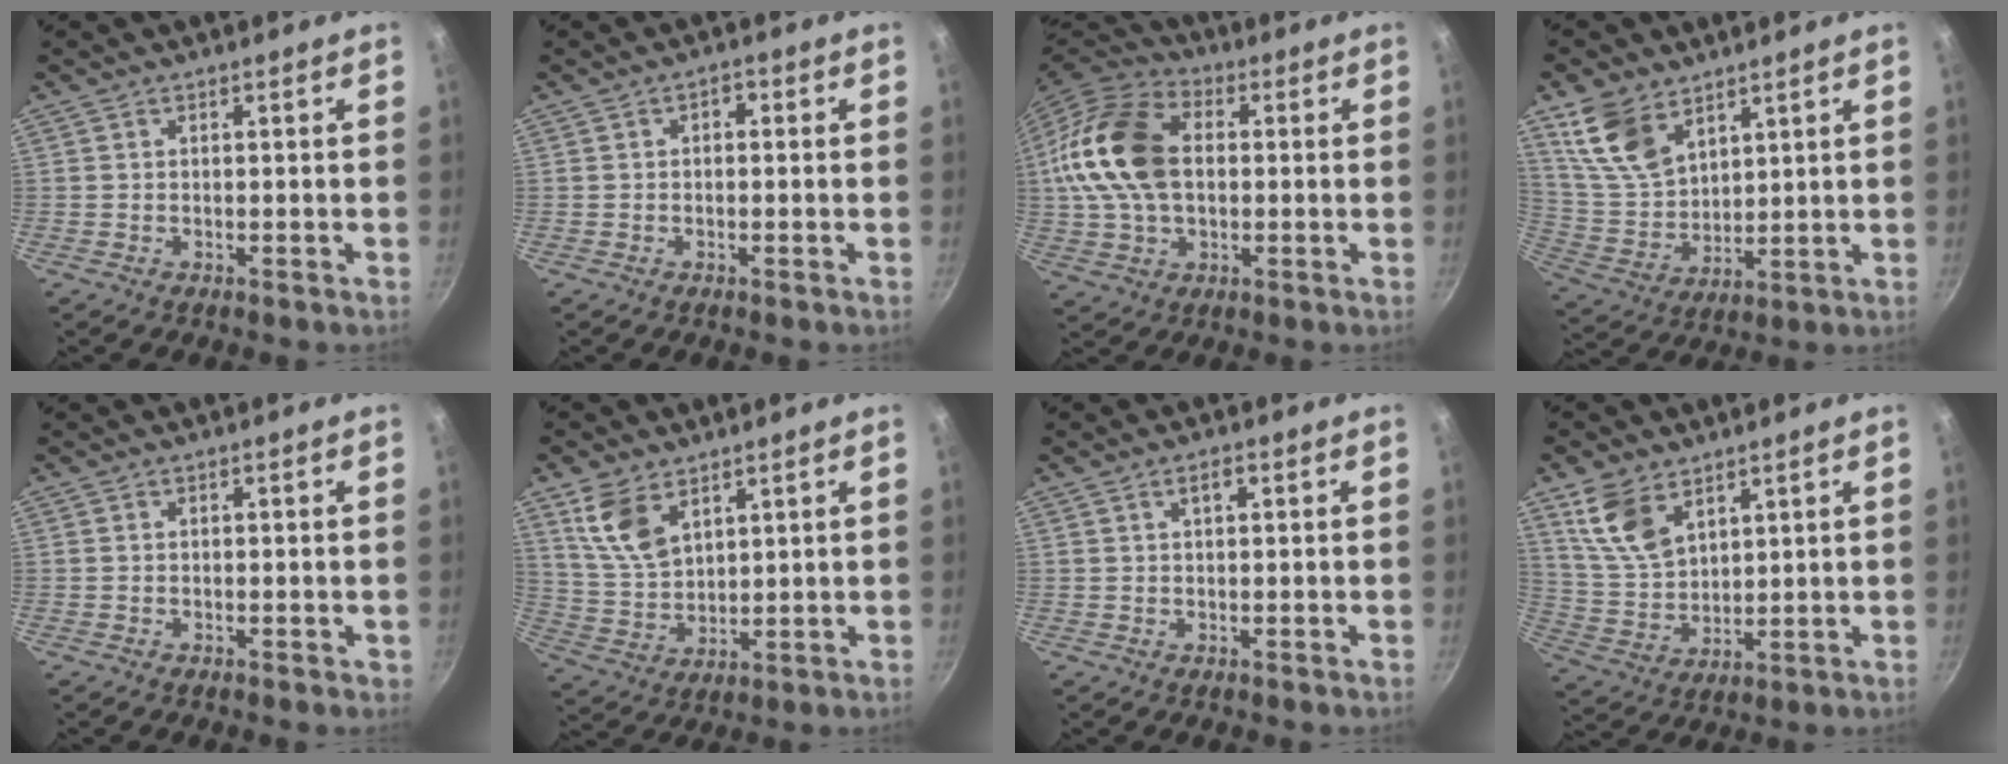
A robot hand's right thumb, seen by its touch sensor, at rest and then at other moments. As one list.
[{"total": 1.6, "force": [0.1, 1.1, 1.2], "torque": [-0.015, 0.010, -0.003]}, {"total": 18.8, "force": [1.6, 12.8, 13.8], "torque": [-0.256, 0.031, 0.018]}, {"total": 12.3, "force": [7.4, 7.2, 6.6], "torque": [-0.109, -0.034, 0.161]}, {"total": 0.6, "force": [-0.1, 0.4, 0.4], "torque": [-0.001, 0.002, -0.003]}, {"total": 9.6, "force": [5.3, 5.5, 5.8], "torque": [-0.099, -0.029, 0.115]}, {"total": 1.9, "force": [0.7, 0.8, 1.6], "torque": [-0.024, 0.009, 0.013]}, {"total": 10.5, "force": [6.0, 6.1, 6.1], "torque": [-0.102, -0.028, 0.132]}]